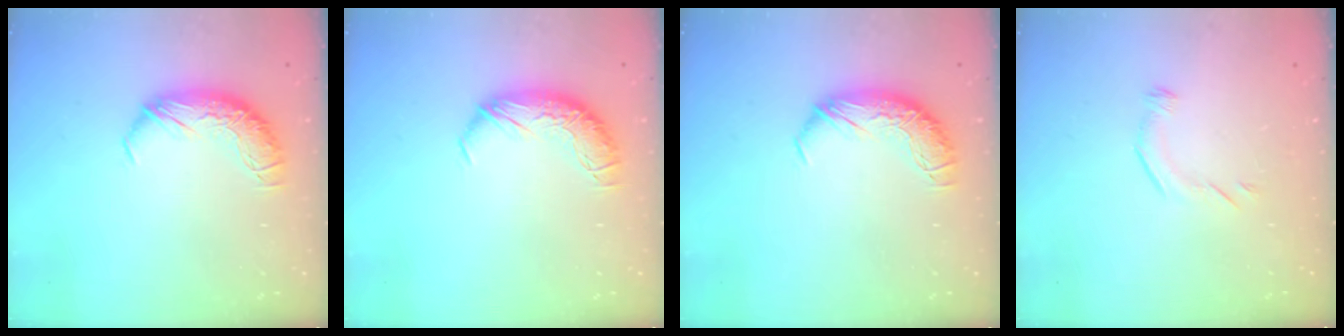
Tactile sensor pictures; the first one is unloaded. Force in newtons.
{"total": 0.0}
{"total": 0.0}
{"total": 4.7, "press": 4.6, "slide": 0.9}